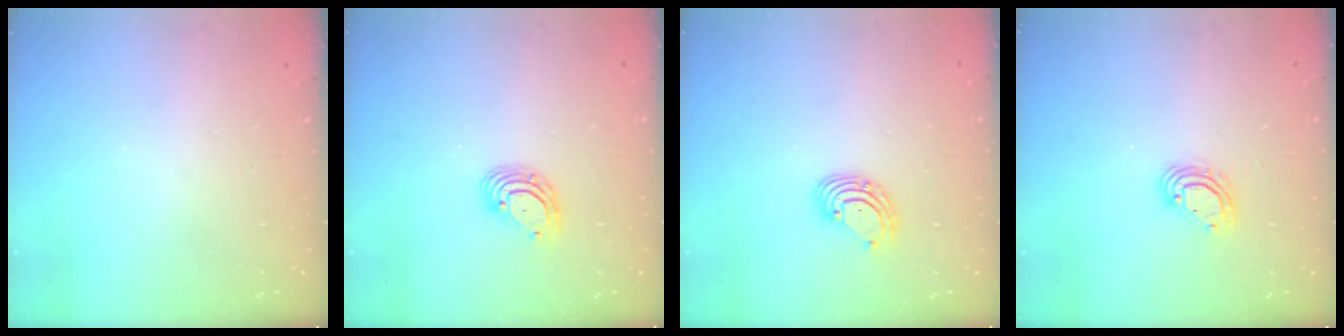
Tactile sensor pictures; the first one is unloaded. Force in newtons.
{"total": 5.8, "press": 5.7, "slide": 0.8}
{"total": 4.8, "press": 4.7, "slide": 0.5}
{"total": 6.6, "press": 6.6, "slide": 0.9}